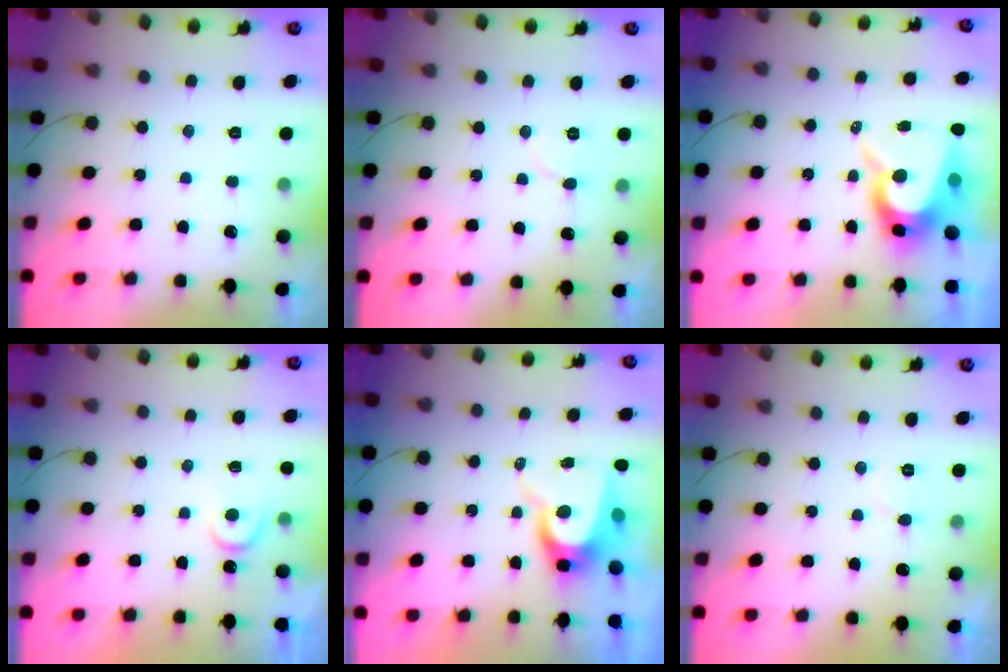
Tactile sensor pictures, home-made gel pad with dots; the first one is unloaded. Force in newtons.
{"total": 4.8, "press": 4.8, "slide": 0.4}
{"total": 9.6, "press": 9.6, "slide": 0.7}
{"total": 4.5, "press": 4.5, "slide": 0.4}
{"total": 9.7, "press": 9.7, "slide": 1.0}
{"total": 4.1, "press": 4.1, "slide": 0.3}